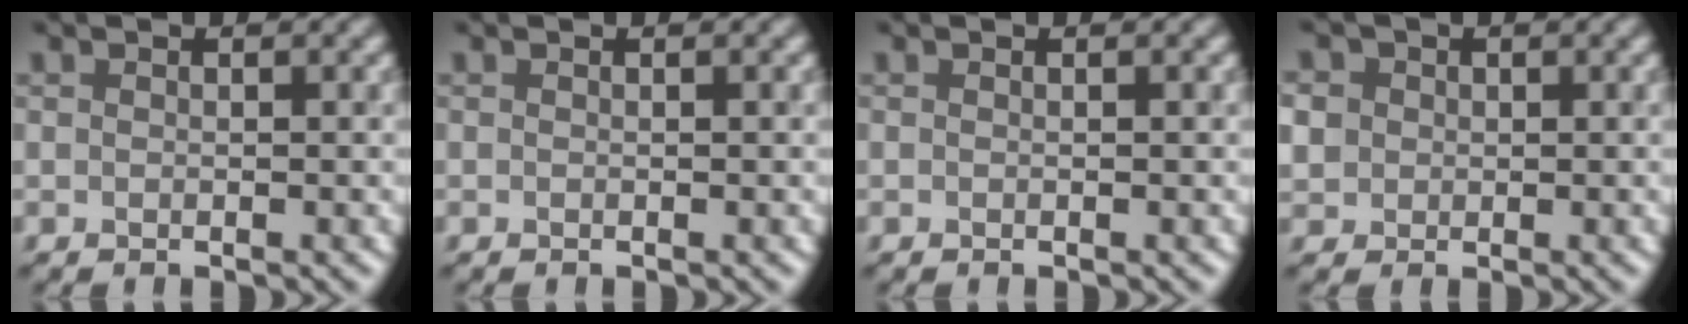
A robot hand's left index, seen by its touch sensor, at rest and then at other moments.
{"total": 0.0}
{"total": 0.0}
{"total": 4.7, "force": [0.6, 4.3, 1.6], "torque": [-0.044, 0.030, -0.009]}